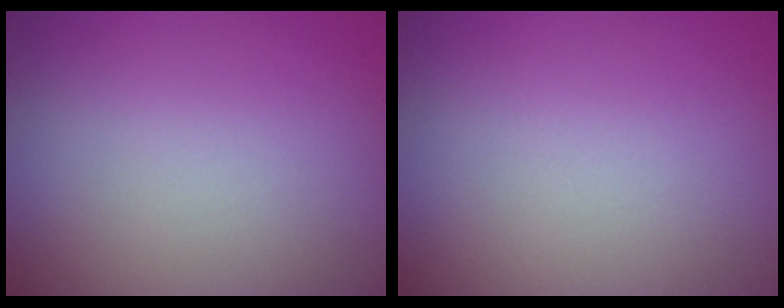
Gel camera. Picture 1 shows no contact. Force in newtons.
{"total": 0.0}